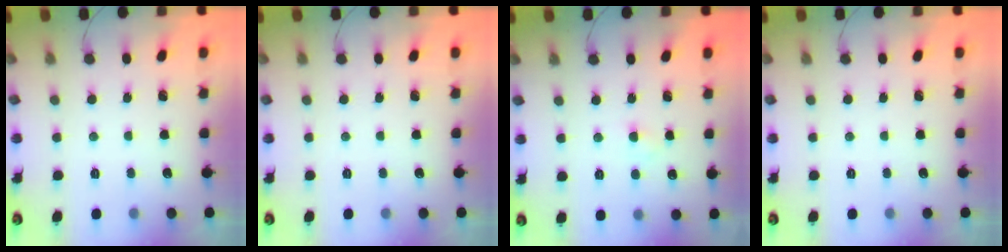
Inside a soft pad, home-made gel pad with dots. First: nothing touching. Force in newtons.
{"total": 0.0}
{"total": 1.6, "press": 1.4, "slide": 0.8}
{"total": 0.0}